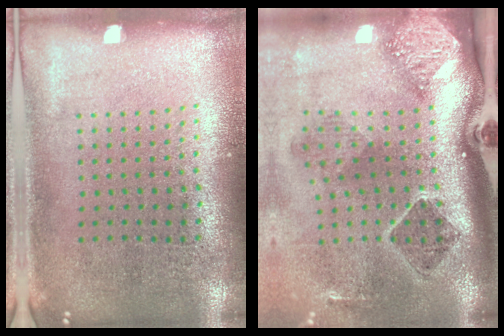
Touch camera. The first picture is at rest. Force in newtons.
{"total": 3.0, "press": 2.0, "slide": 2.3}